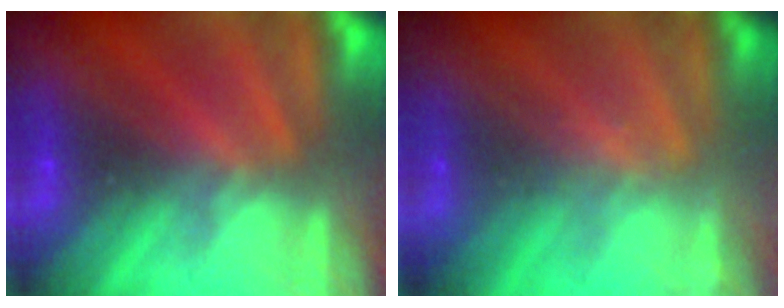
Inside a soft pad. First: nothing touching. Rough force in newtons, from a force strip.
{"total": 1.9}